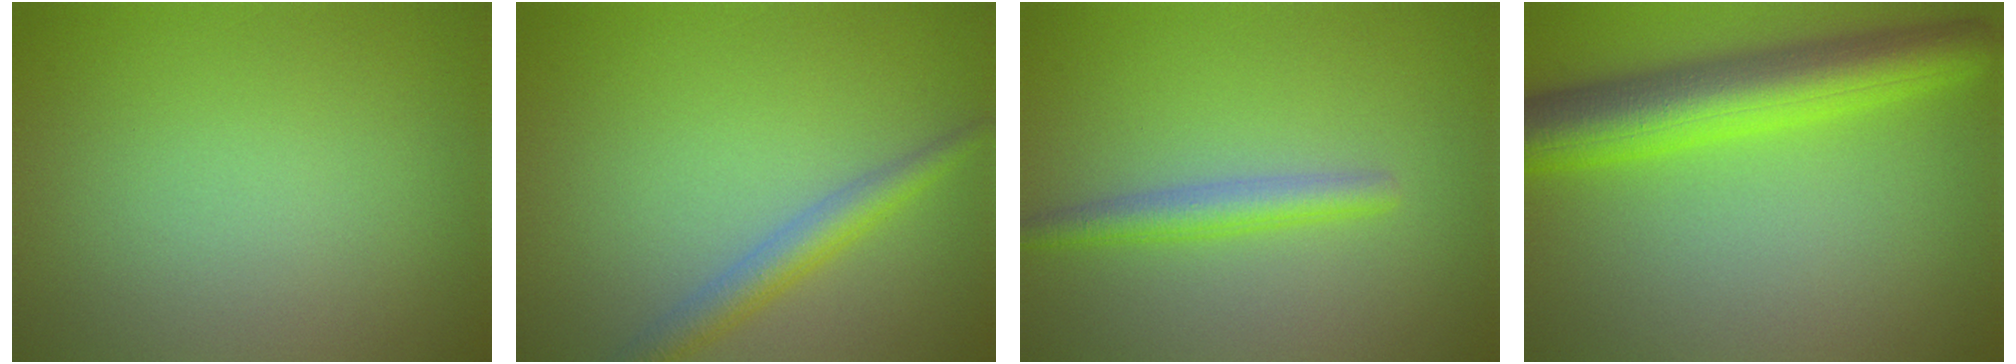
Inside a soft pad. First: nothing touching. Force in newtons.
{"total": 2.9, "press": 2.9, "slide": 0.1}
{"total": 2.4, "press": 2.4, "slide": 0.1}
{"total": 7.8, "press": 7.8, "slide": 0.1}